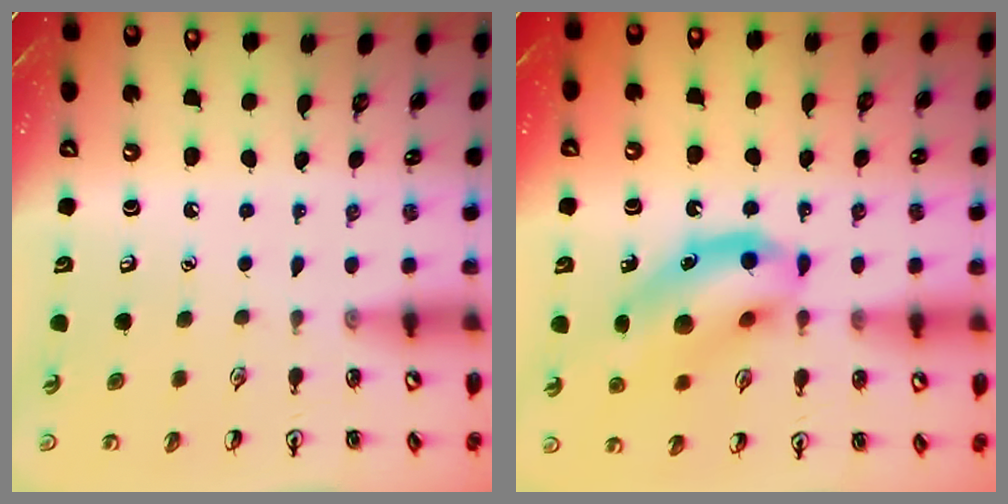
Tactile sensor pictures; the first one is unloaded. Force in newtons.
{"total": 14.4, "press": 14.2, "slide": 2.2}